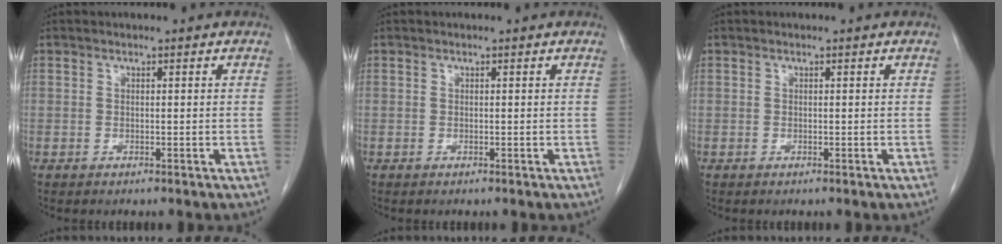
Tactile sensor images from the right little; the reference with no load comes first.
{"total": 0.0}
{"total": 0.0}